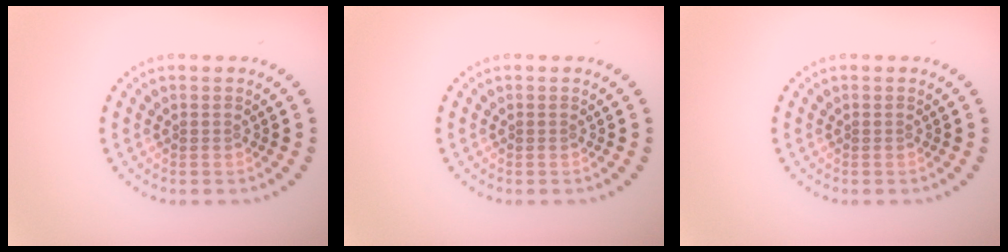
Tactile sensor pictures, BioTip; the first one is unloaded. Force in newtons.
{"total": 0.0}
{"total": 0.0}